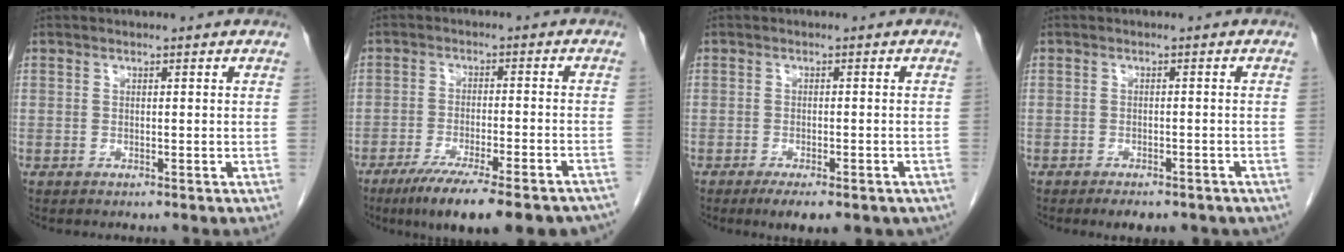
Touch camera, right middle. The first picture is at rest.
{"total": 18.9, "force": [-15.3, 2.4, 10.7], "torque": [-0.107, -0.017, -0.213]}
{"total": 7.5, "force": [-5.3, 2.5, 4.8], "torque": [-0.050, -0.008, -0.067]}
{"total": 6.0, "force": [-4.6, 2.4, 3.0], "torque": [-0.032, -0.001, -0.050]}